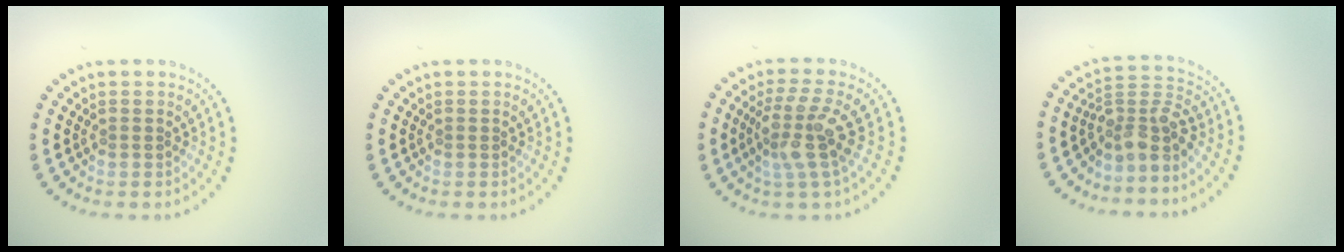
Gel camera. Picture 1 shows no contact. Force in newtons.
{"total": 0.0}
{"total": 3.8, "press": 3.0, "slide": 2.4}
{"total": 3.7, "press": 2.8, "slide": 2.4}